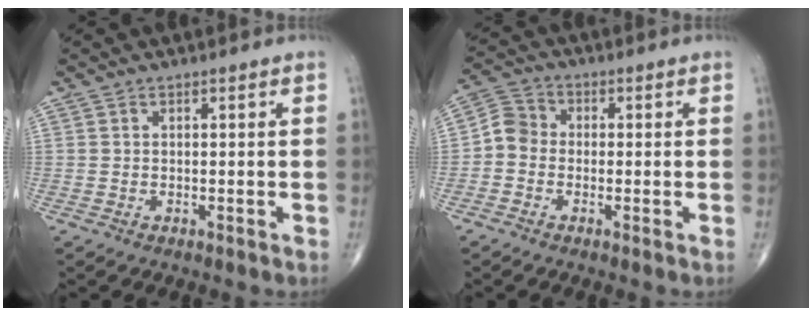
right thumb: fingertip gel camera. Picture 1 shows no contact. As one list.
[{"total": 4.6, "force": [-1.1, 4.0, 2.1], "torque": [-0.024, 0.016, -0.038]}]